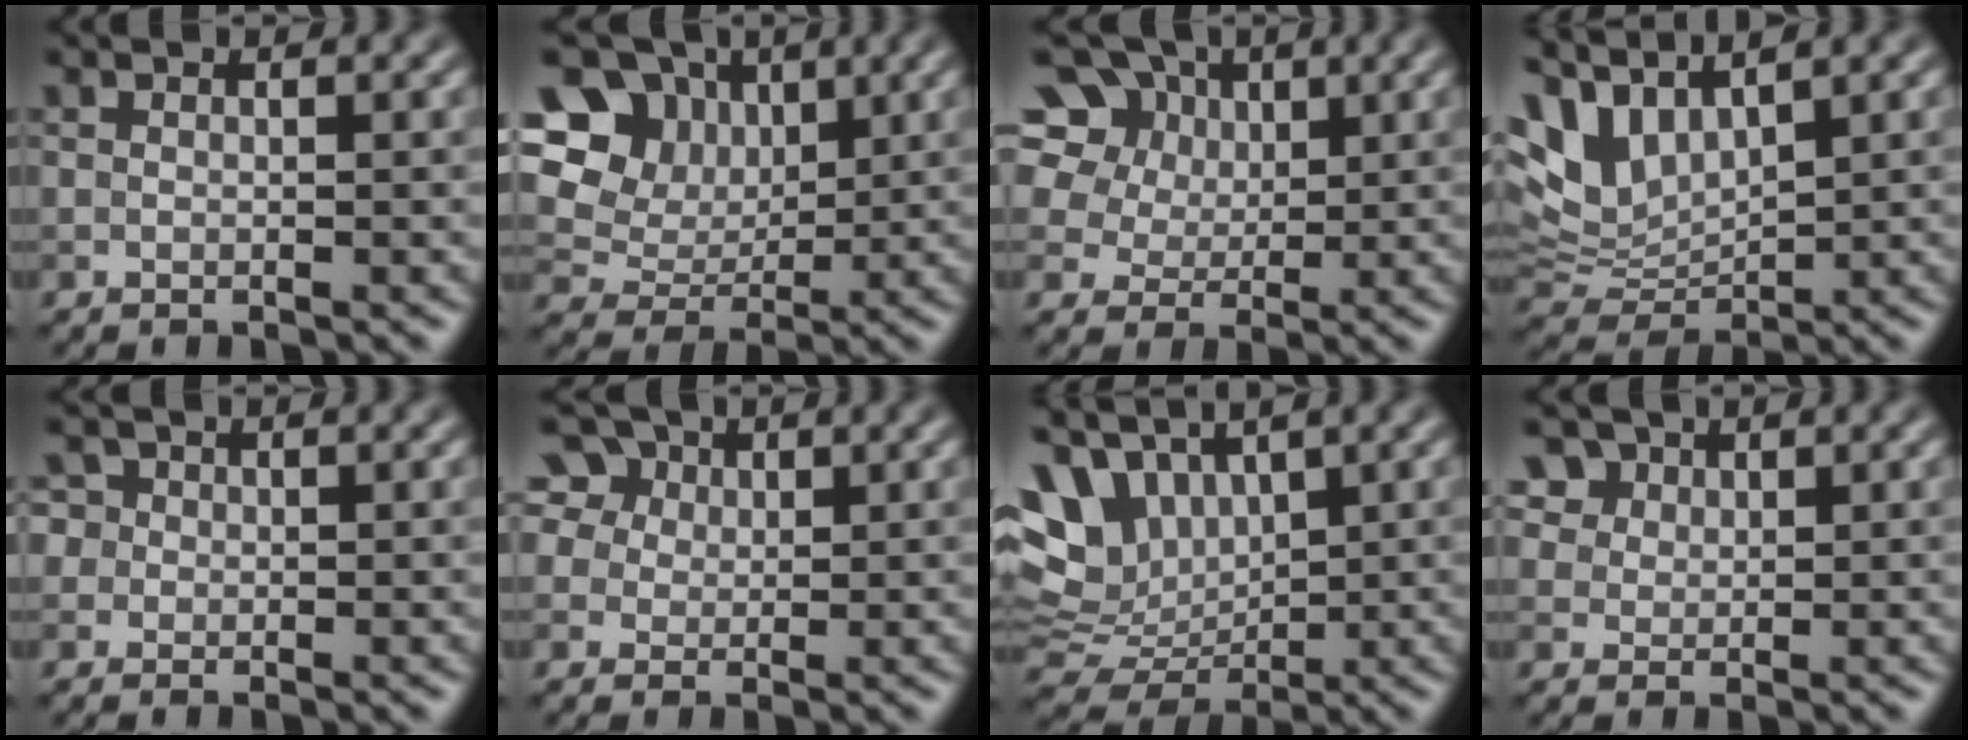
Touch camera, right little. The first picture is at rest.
{"total": 12.4, "force": [4.8, 9.8, 5.8], "torque": [-0.127, 0.024, 0.088]}
{"total": 13.8, "force": [7.2, 9.7, 6.6], "torque": [-0.157, 0.042, 0.127]}
{"total": 5.5, "force": [3.2, 2.7, 3.6], "torque": [-0.092, -0.002, 0.067]}
{"total": 3.1, "force": [1.3, 2.5, 1.2], "torque": [-0.012, 0.016, 0.004]}
{"total": 10.5, "force": [6.0, 7.2, 4.6], "torque": [-0.102, 0.035, 0.080]}
{"total": 7.9, "force": [3.5, 5.2, 4.7], "torque": [-0.093, 0.008, 0.074]}
{"total": 5.9, "force": [3.6, 4.2, 2.2], "torque": [-0.063, 0.002, 0.065]}